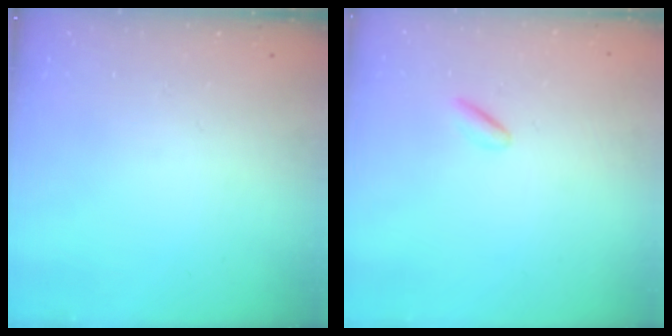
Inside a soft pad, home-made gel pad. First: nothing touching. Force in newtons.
{"total": 1.5, "press": 1.3, "slide": 0.7}